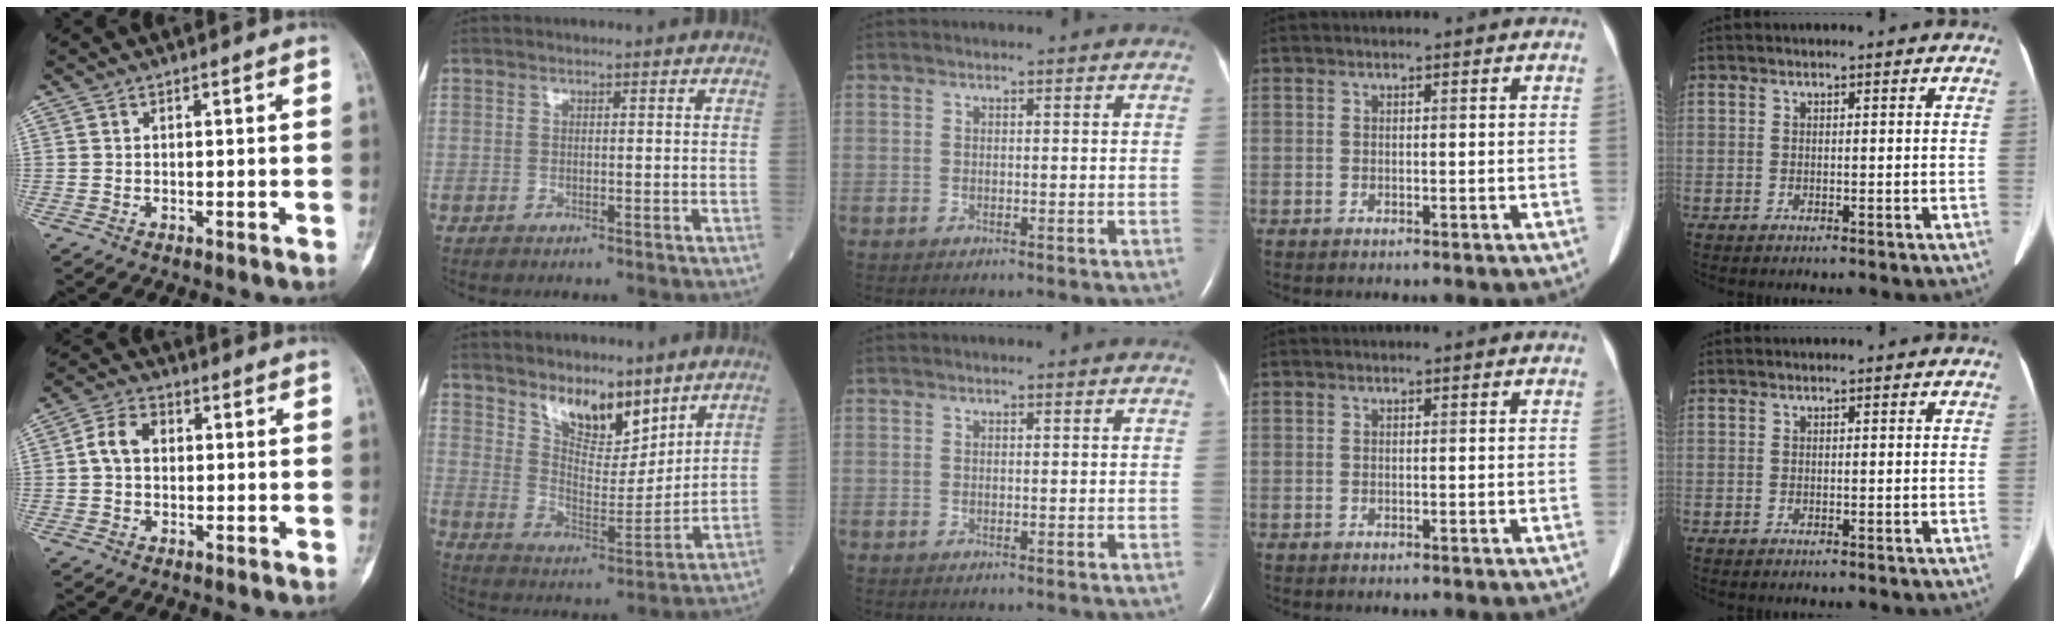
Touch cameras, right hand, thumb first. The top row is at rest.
{"thumb": {"total": 5.5, "force": [0.4, 4.1, 3.6], "torque": [-0.061, 0.016, 0.001]}, "index": {"total": 9.2, "force": [7.0, 3.5, 5.0], "torque": [-0.084, -0.013, 0.132]}}